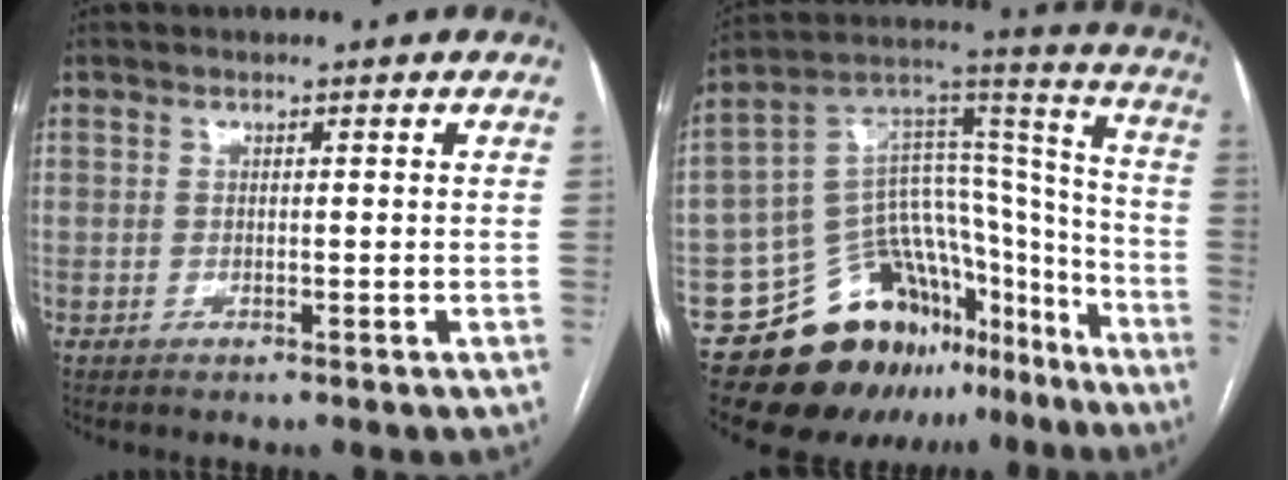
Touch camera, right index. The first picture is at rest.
{"total": 22.5, "force": [-15.6, 12.1, 10.7], "torque": [-0.143, 0.078, -0.238]}